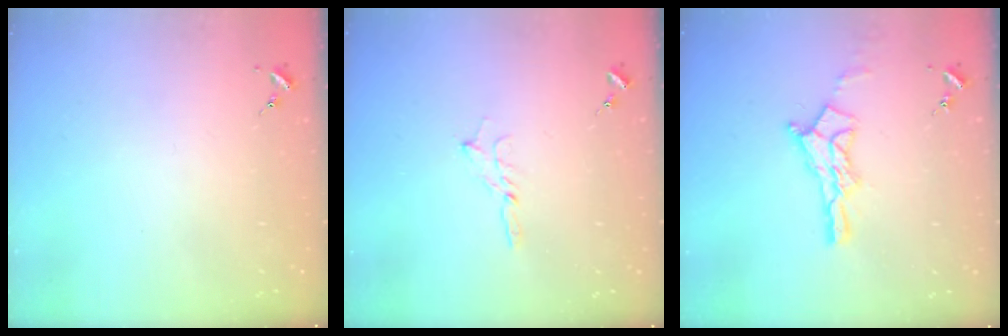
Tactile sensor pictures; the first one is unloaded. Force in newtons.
{"total": 2.9, "press": 2.9, "slide": 0.3}
{"total": 12.4, "press": 12.4, "slide": 1.0}